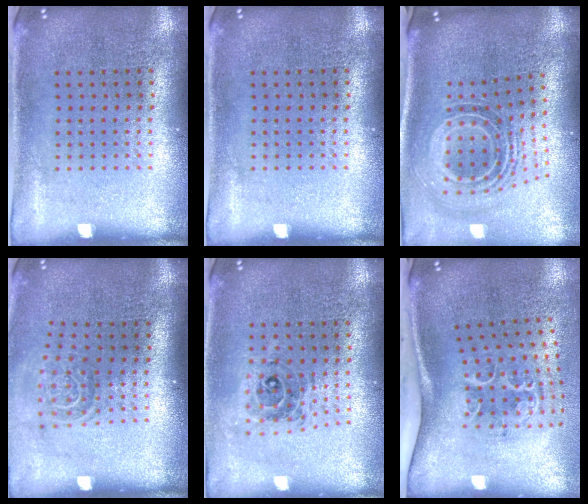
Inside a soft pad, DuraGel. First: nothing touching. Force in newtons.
{"total": 0.0}
{"total": 1.8, "press": 1.3, "slide": 1.2}
{"total": 1.5, "press": 1.1, "slide": 1.0}
{"total": 0.7, "press": 0.7, "slide": 0.1}
{"total": 2.0, "press": 1.4, "slide": 1.4}